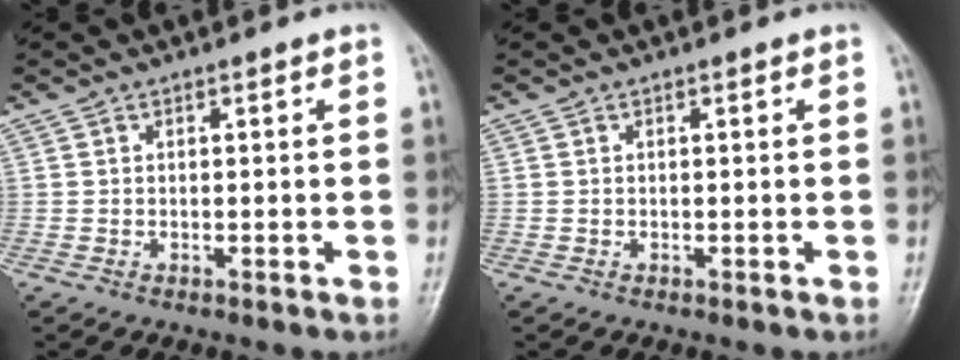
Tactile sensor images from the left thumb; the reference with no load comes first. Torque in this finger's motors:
{"motor_torque": [0.00, 0.00, -0.03, 0.02, 0.00]}